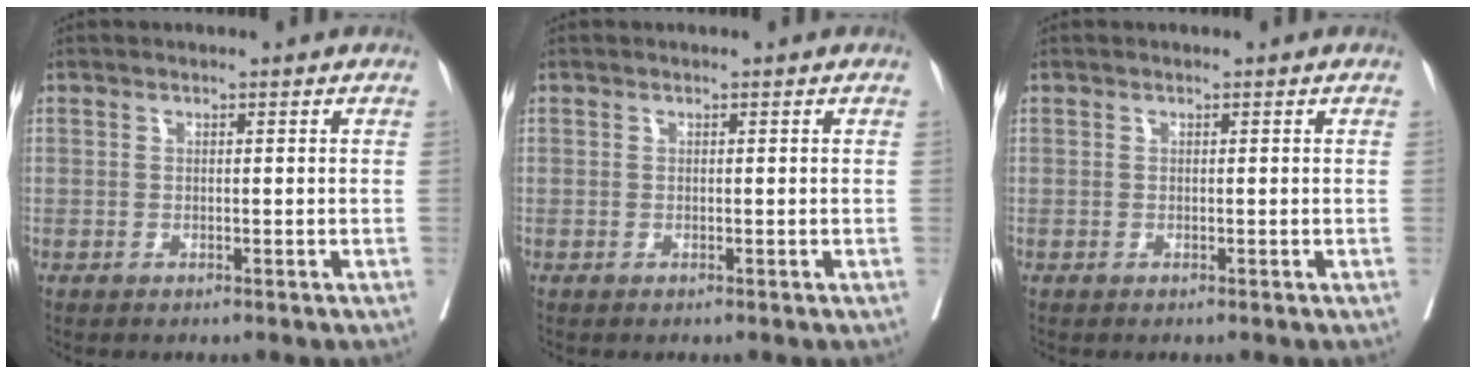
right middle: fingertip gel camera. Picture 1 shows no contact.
{"total": 0.0}
{"total": 0.0}